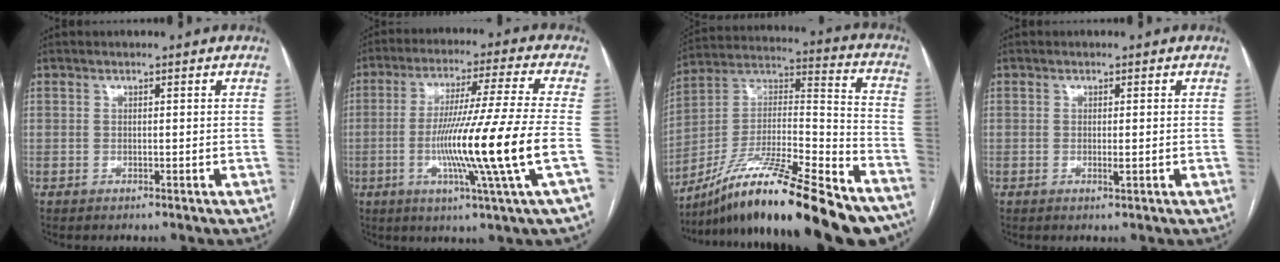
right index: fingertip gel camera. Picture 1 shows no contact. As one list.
[{"total": 16.0, "force": [-3.8, -2.7, 15.3], "torque": [-0.282, -0.022, -0.072]}, {"total": 28.7, "force": [-23.4, 3.2, 16.2], "torque": [-0.218, 0.007, -0.374]}, {"total": 0.8, "force": [-0.2, 0.0, 0.8], "torque": [-0.013, -0.003, -0.001]}]